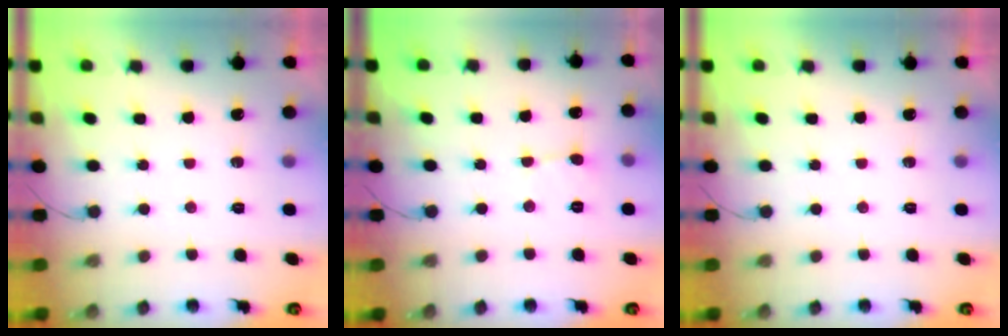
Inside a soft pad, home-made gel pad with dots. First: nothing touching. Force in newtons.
{"total": 0.9, "press": 0.9, "slide": 0.1}
{"total": 0.0}